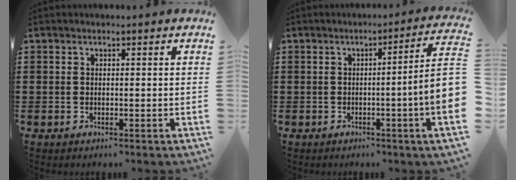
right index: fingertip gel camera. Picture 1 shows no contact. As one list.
[{"total": 7.2, "force": [-0.4, -0.6, 7.2], "torque": [-0.114, -0.032, -0.011]}]